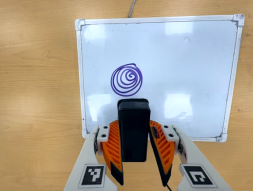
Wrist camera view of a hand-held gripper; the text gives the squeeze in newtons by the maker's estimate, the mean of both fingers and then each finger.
{"total": 6.0, "left": 5.1, "right": 6.8}